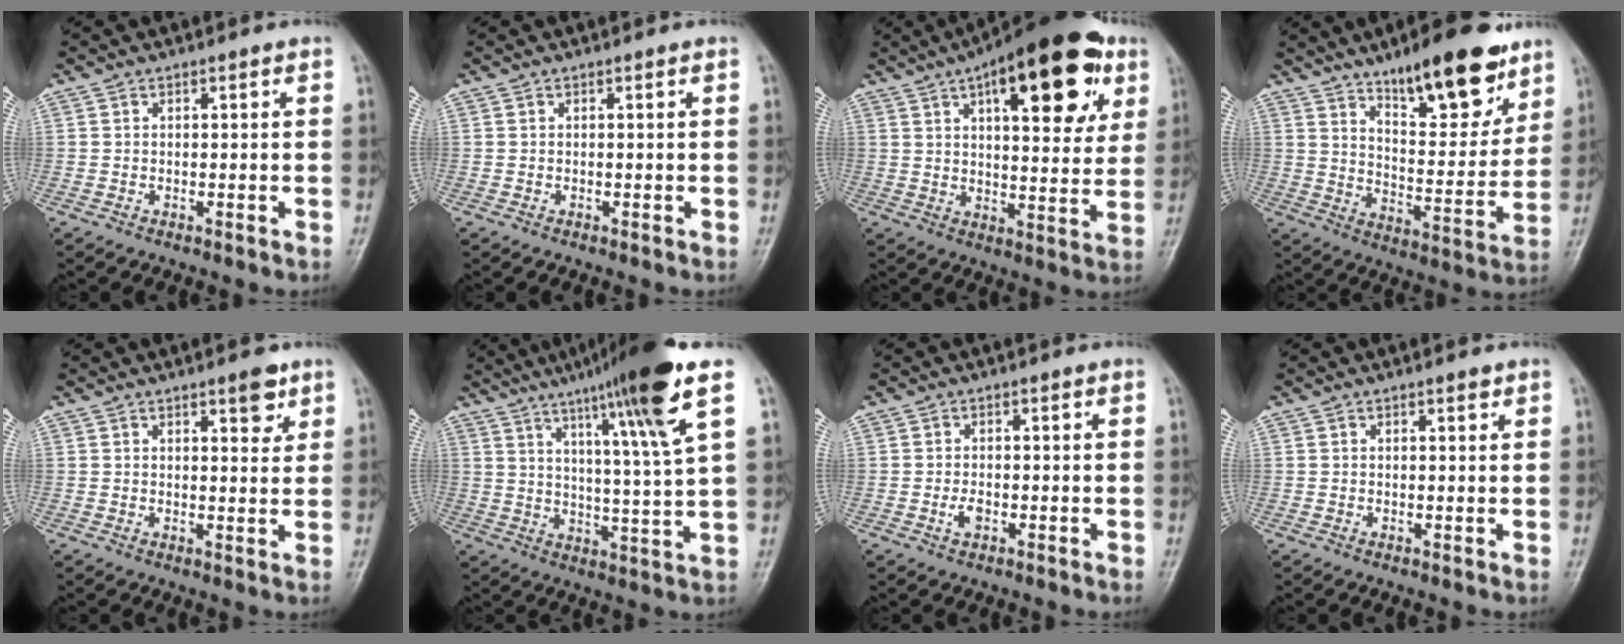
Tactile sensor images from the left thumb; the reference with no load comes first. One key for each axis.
{"total": 0.0}
{"total": 23.0, "fx": 10.4, "fy": 9.1, "fz": 18.3, "tx": -0.228, "ty": -0.011, "tz": 0.146}
{"total": 18.9, "fx": 12.5, "fy": 6.3, "fz": 12.7, "tx": -0.143, "ty": -0.073, "tz": 0.198}
{"total": 4.4, "fx": 2.7, "fy": 1.7, "fz": 3.1, "tx": -0.026, "ty": -0.014, "tz": 0.035}
{"total": 17.5, "fx": 9.9, "fy": -0.1, "fz": 14.5, "tx": -0.222, "ty": -0.036, "tz": 0.150}
{"total": 2.0, "fx": -0.7, "fy": 1.2, "fz": 1.5, "tx": -0.028, "ty": 0.000, "tz": -0.013}
{"total": 1.2, "fx": 0.8, "fy": 0.4, "fz": 0.8, "tx": -0.008, "ty": -0.003, "tz": 0.011}